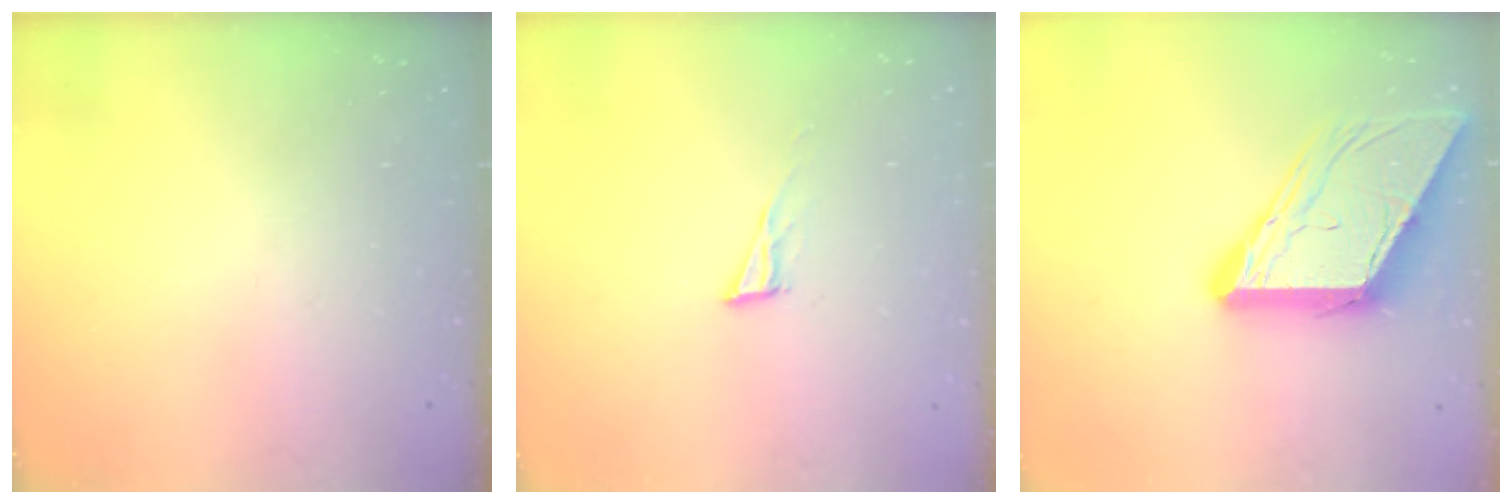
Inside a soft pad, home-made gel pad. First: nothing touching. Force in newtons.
{"total": 5.7, "press": 5.5, "slide": 1.4}
{"total": 12.0, "press": 12.0, "slide": 1.2}